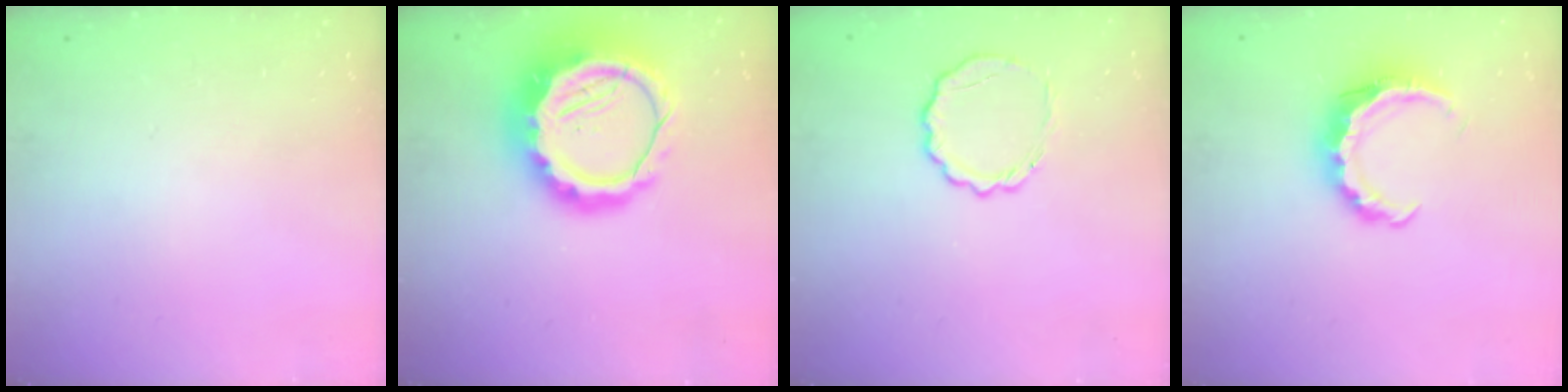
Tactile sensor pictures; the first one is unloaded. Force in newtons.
{"total": 16.2, "press": 15.8, "slide": 3.5}
{"total": 6.2, "press": 6.0, "slide": 1.6}
{"total": 8.8, "press": 8.7, "slide": 1.3}